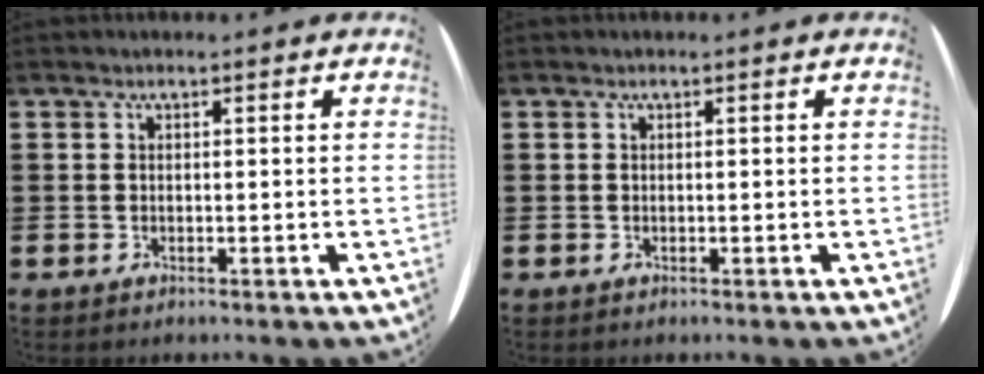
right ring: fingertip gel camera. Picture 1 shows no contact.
{"total": 0.0}